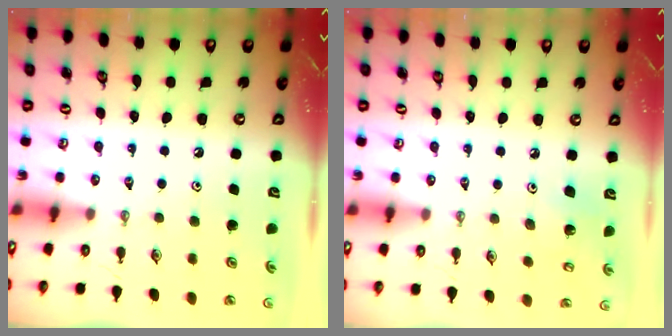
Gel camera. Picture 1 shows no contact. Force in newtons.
{"total": 6.0, "press": 5.7, "slide": 1.7}